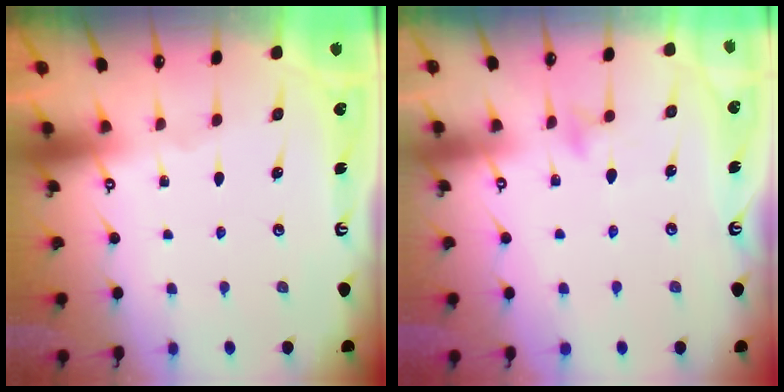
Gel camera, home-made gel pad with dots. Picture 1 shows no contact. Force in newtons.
{"total": 5.6, "press": 5.6, "slide": 0.5}